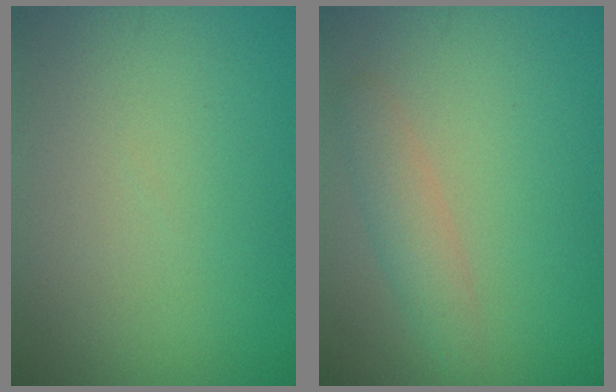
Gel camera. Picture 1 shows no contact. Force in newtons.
{"total": 2.4, "press": 2.3, "slide": 0.1}